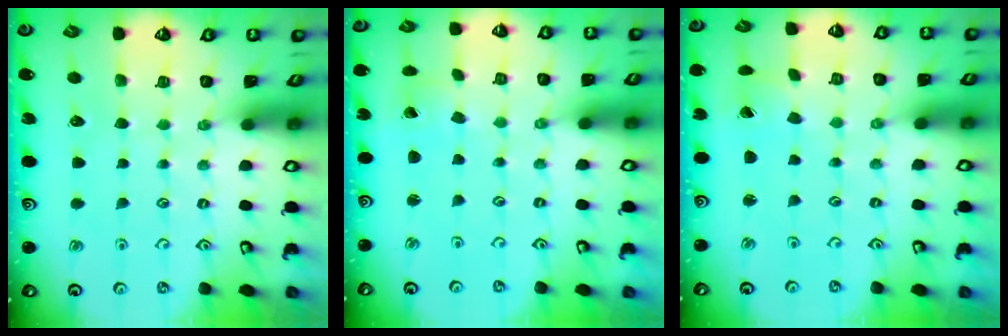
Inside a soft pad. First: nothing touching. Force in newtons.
{"total": 1.5, "press": 1.5, "slide": 0.1}
{"total": 1.6, "press": 1.5, "slide": 0.1}